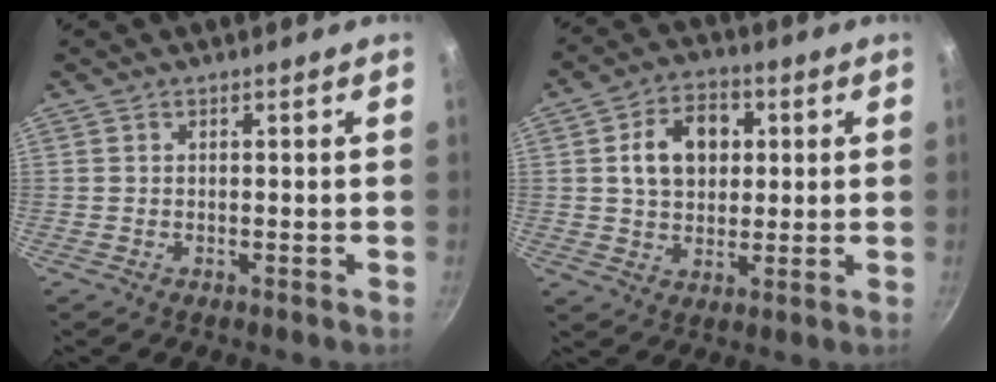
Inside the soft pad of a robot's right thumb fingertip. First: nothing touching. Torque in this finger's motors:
{"motor_torque": [-0.62, 0.87, 0.37, 0.11, 0.06]}